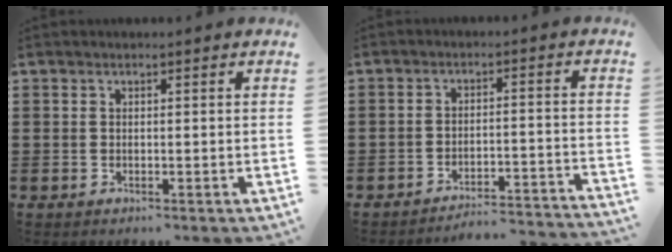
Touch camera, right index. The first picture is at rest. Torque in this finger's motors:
{"motor_torque": [-0.52, 1.61, -1.05, -0.21]}